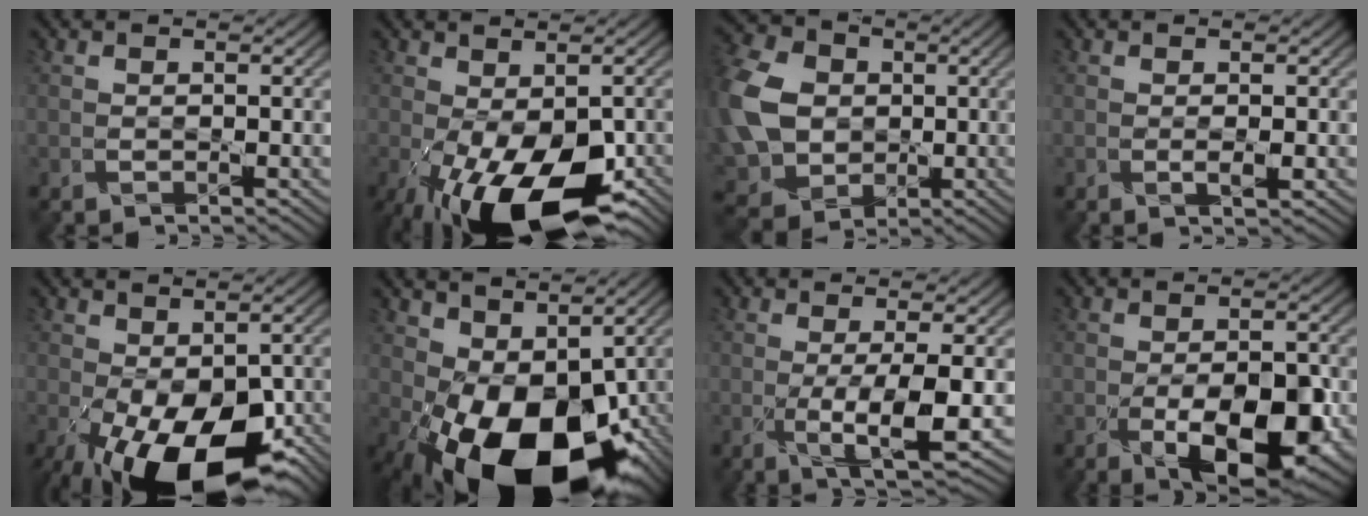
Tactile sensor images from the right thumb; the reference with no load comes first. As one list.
[{"total": 14.0, "force": [-6.0, 6.4, 11.0], "torque": [-0.193, -0.041, -0.088]}, {"total": 14.2, "force": [0.3, 11.4, 8.5], "torque": [-0.257, -0.009, 0.001]}, {"total": 1.1, "force": [-0.1, 0.2, 1.1], "torque": [-0.020, -0.003, -0.003]}, {"total": 15.6, "force": [-6.5, 7.6, 11.9], "torque": [-0.208, -0.052, -0.083]}, {"total": 16.9, "force": [-3.7, 9.7, 13.4], "torque": [-0.210, -0.029, -0.031]}, {"total": 6.1, "force": [-0.8, 1.2, 5.9], "torque": [-0.110, -0.004, -0.013]}, {"total": 10.0, "force": [-3.5, 4.5, 8.2], "torque": [-0.138, -0.017, -0.048]}]